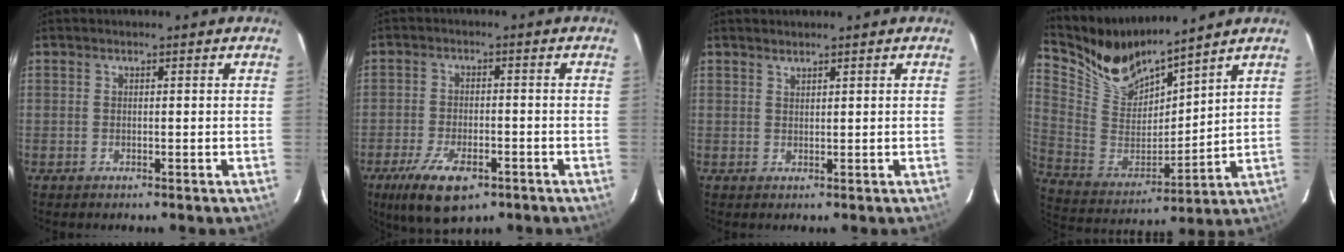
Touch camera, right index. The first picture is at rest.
{"total": 11.2, "force": [-6.7, 4.8, 7.5], "torque": [-0.166, -0.025, -0.110]}
{"total": 0.9, "force": [0.9, 0.1, 0.2], "torque": [-0.003, 0.001, 0.017]}
{"total": 13.3, "force": [12.1, 3.4, 4.3], "torque": [-0.113, -0.023, 0.246]}